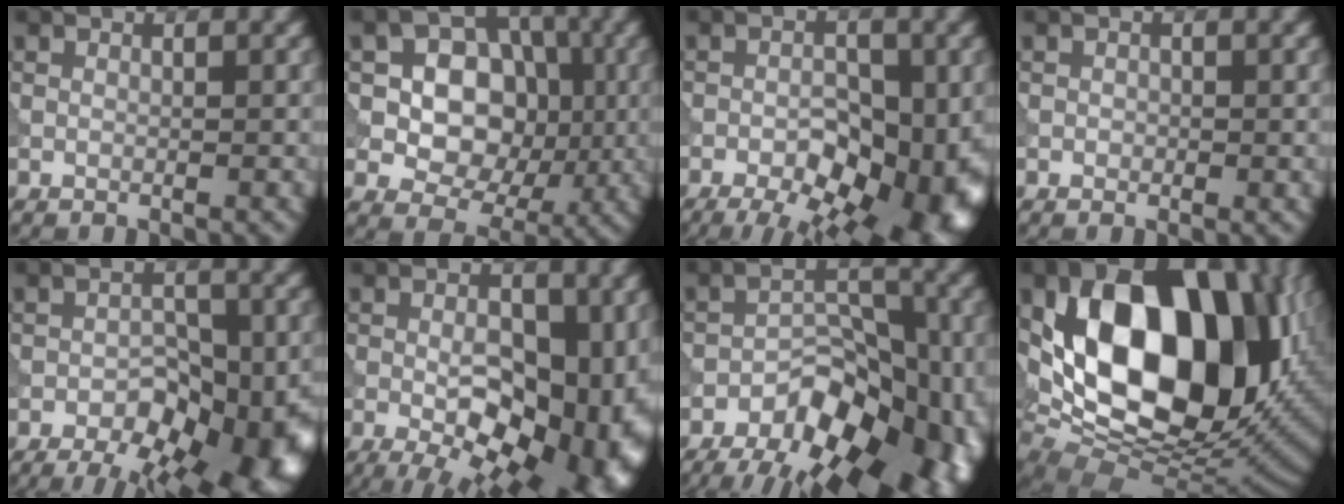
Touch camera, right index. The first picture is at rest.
{"total": 8.9, "force": [0.8, 7.1, 5.3], "torque": [-0.084, 0.013, 0.000]}
{"total": 15.1, "force": [-6.8, 7.0, 11.6], "torque": [-0.121, -0.007, -0.089]}
{"total": 0.7, "force": [-0.2, 0.5, 0.4], "torque": [-0.007, -0.001, -0.004]}
{"total": 14.9, "force": [-7.9, 7.7, 10.0], "torque": [-0.084, 0.001, -0.099]}
{"total": 16.2, "force": [-3.9, 8.6, 13.2], "torque": [-0.149, -0.019, -0.048]}
{"total": 17.4, "force": [-10.4, 9.2, 10.5], "torque": [-0.114, 0.002, -0.138]}
{"total": 19.2, "force": [3.9, 12.4, 14.2], "torque": [-0.256, -0.004, 0.081]}